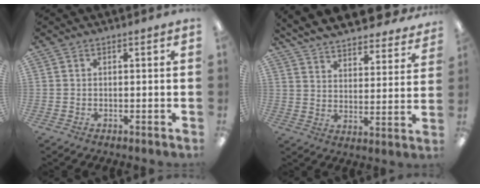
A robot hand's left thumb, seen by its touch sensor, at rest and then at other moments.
{"total": 8.1, "force": [7.8, 1.2, 1.6], "torque": [-0.042, -0.071, 0.136]}